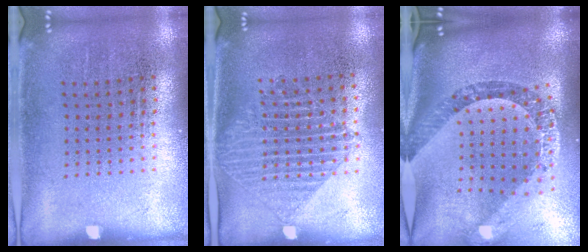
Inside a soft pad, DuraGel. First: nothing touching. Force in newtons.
{"total": 1.3, "press": 1.1, "slide": 0.6}
{"total": 2.8, "press": 2.1, "slide": 1.8}